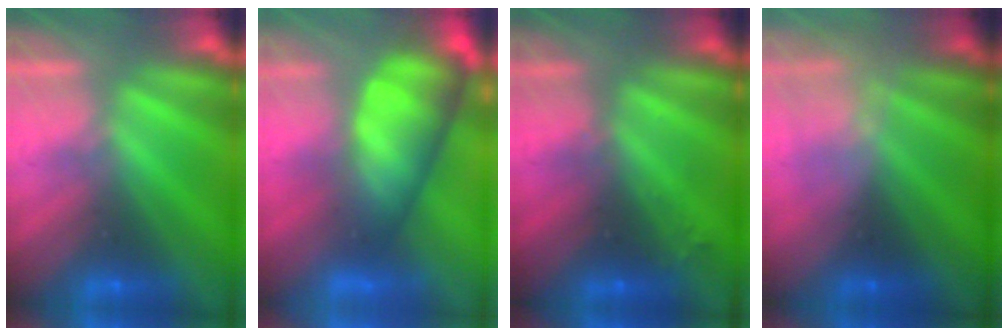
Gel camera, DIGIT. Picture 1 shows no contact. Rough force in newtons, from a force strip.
{"total": 7.6}
{"total": 2.7}
{"total": 2.3}